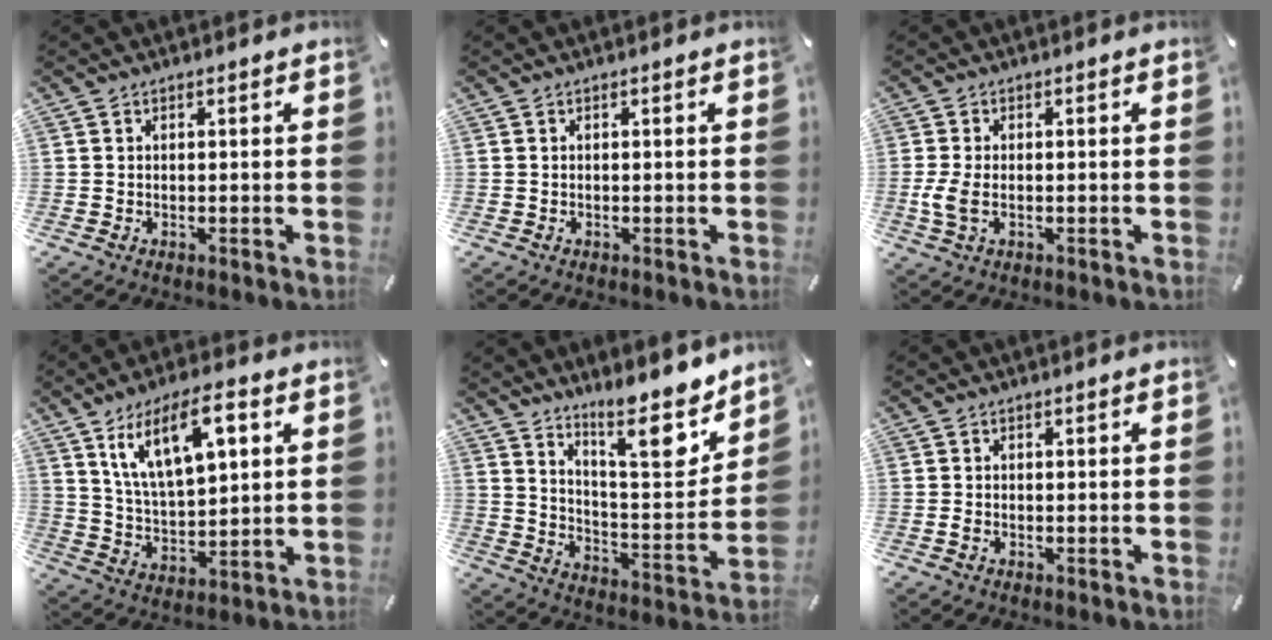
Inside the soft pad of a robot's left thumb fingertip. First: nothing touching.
{"total": 0.0}
{"total": 4.5, "force": [-1.0, 2.3, 3.8], "torque": [-0.089, -0.003, -0.020]}
{"total": 14.7, "force": [7.6, 6.4, 10.8], "torque": [-0.211, -0.014, 0.130]}
{"total": 15.2, "force": [12.4, 3.5, 7.9], "torque": [-0.116, -0.103, 0.209]}
{"total": 0.8, "force": [-0.4, 0.5, 0.5], "torque": [-0.009, 0.000, -0.008]}